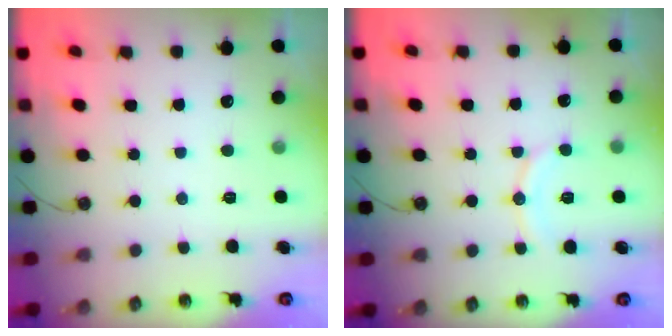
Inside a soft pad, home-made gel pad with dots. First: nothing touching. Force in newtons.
{"total": 9.5, "press": 9.4, "slide": 0.9}